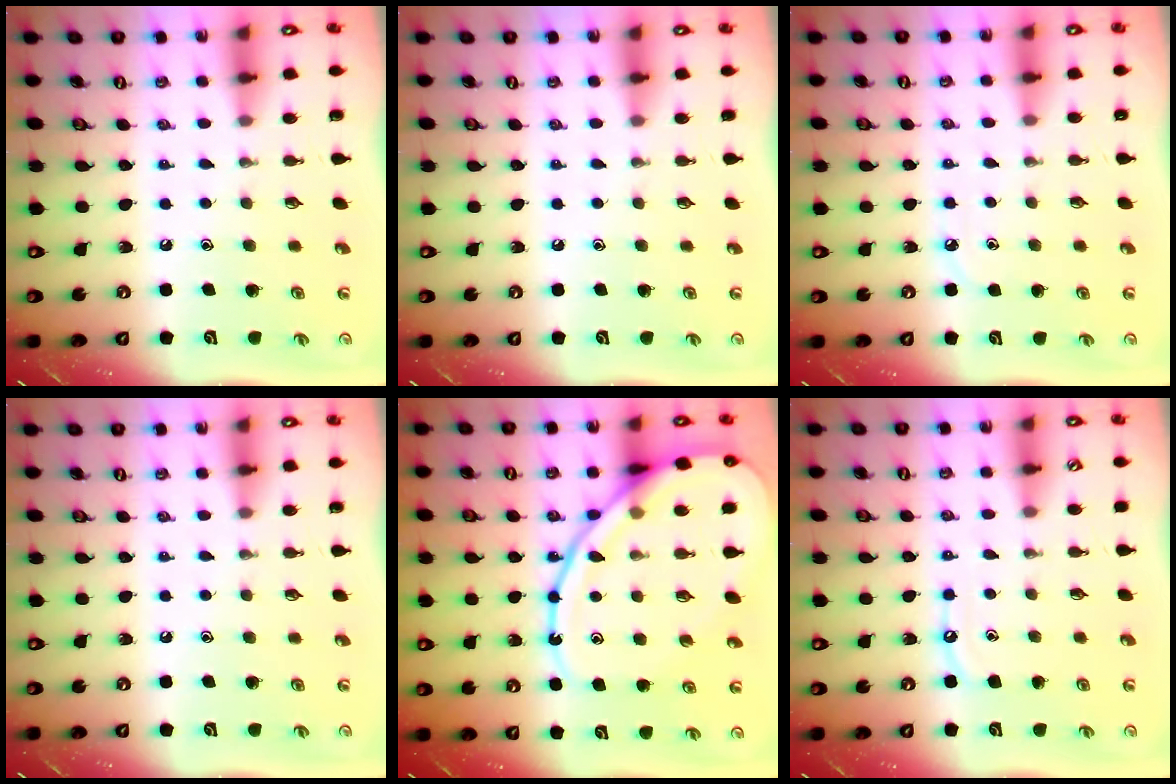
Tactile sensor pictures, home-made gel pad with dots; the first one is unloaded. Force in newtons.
{"total": 0.0}
{"total": 3.7, "press": 3.6, "slide": 0.5}
{"total": 0.0}
{"total": 19.0, "press": 18.9, "slide": 2.0}
{"total": 5.3, "press": 5.3, "slide": 0.5}